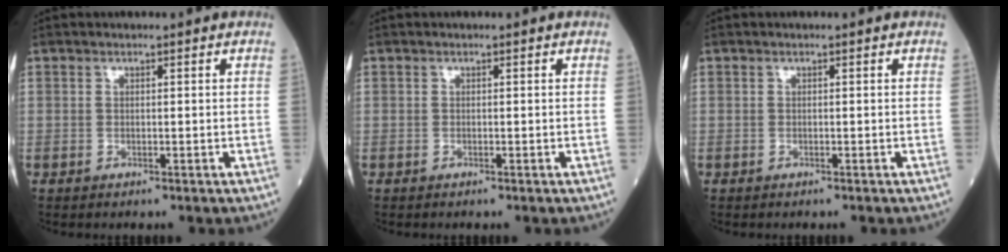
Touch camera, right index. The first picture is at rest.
{"total": 0.0}
{"total": 0.0}